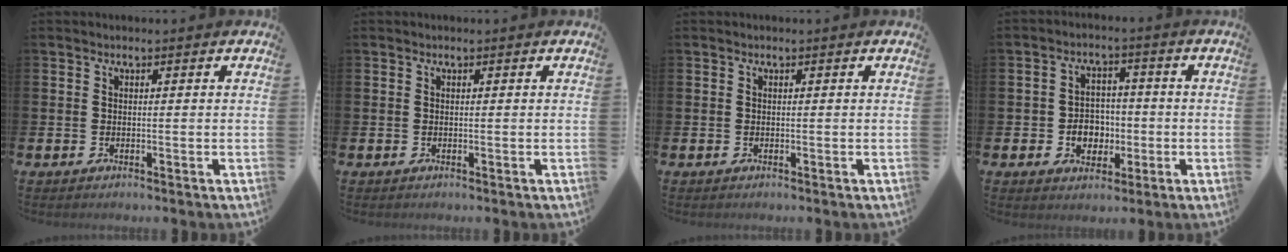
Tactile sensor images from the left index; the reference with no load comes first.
{"total": 0.0}
{"total": 0.0}
{"total": 4.6, "force": [-1.0, 4.0, 1.9], "torque": [-0.027, 0.001, -0.027]}